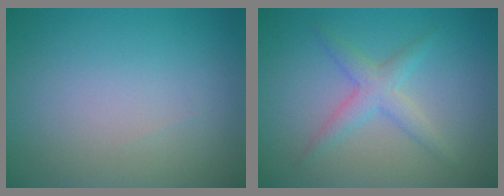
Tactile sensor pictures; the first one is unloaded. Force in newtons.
{"total": 2.6, "press": 2.6, "slide": 0.1}